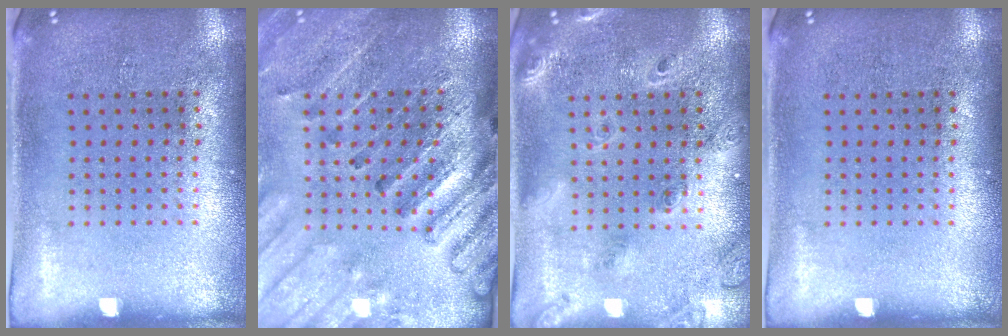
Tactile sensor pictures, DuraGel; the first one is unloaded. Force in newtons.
{"total": 2.8, "press": 2.7, "slide": 0.6}
{"total": 1.8, "press": 1.7, "slide": 0.7}
{"total": 0.0}